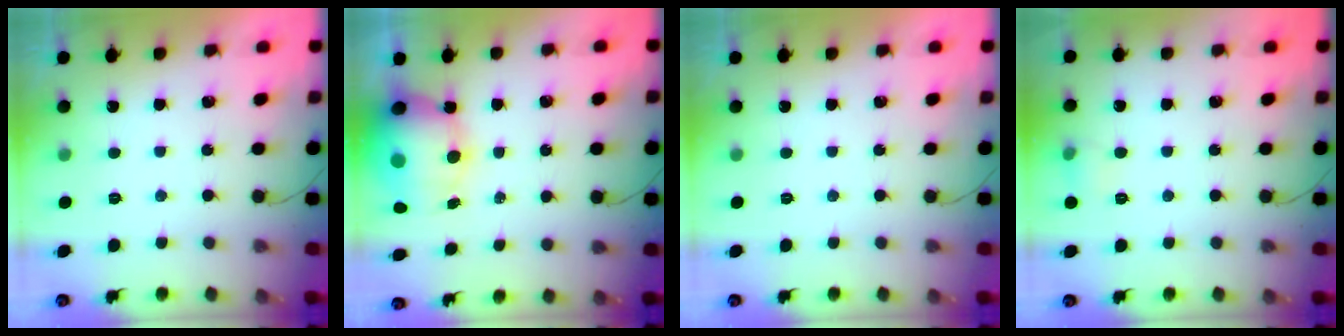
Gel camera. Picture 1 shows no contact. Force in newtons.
{"total": 12.4, "press": 12.1, "slide": 2.8}
{"total": 0.0}
{"total": 5.6, "press": 5.3, "slide": 1.8}